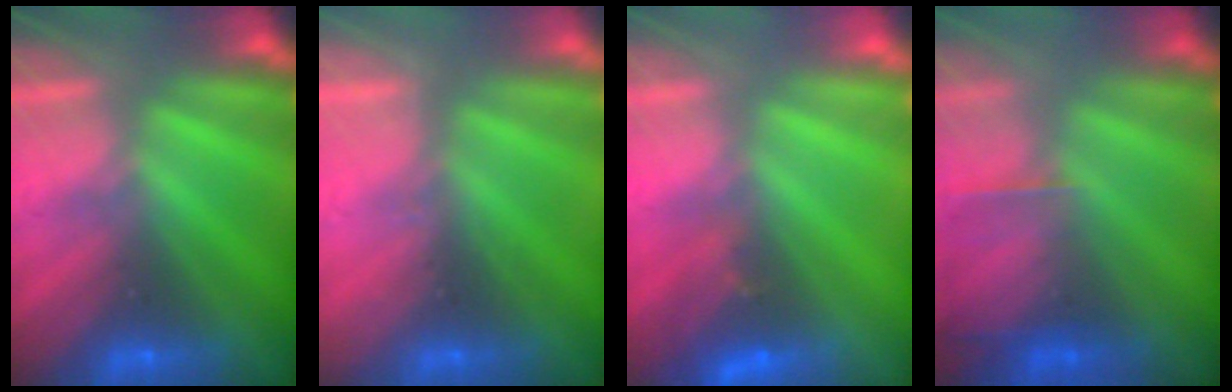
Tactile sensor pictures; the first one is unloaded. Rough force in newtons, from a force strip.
{"total": 2.3}
{"total": 2.7}
{"total": 2.2}